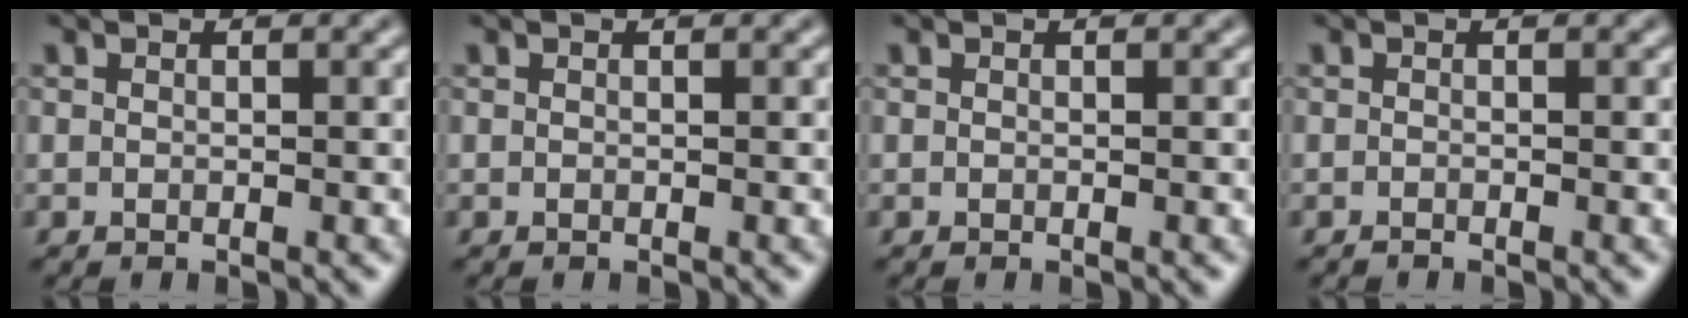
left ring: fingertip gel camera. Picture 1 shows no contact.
{"total": 0.0}
{"total": 0.0}
{"total": 0.0}